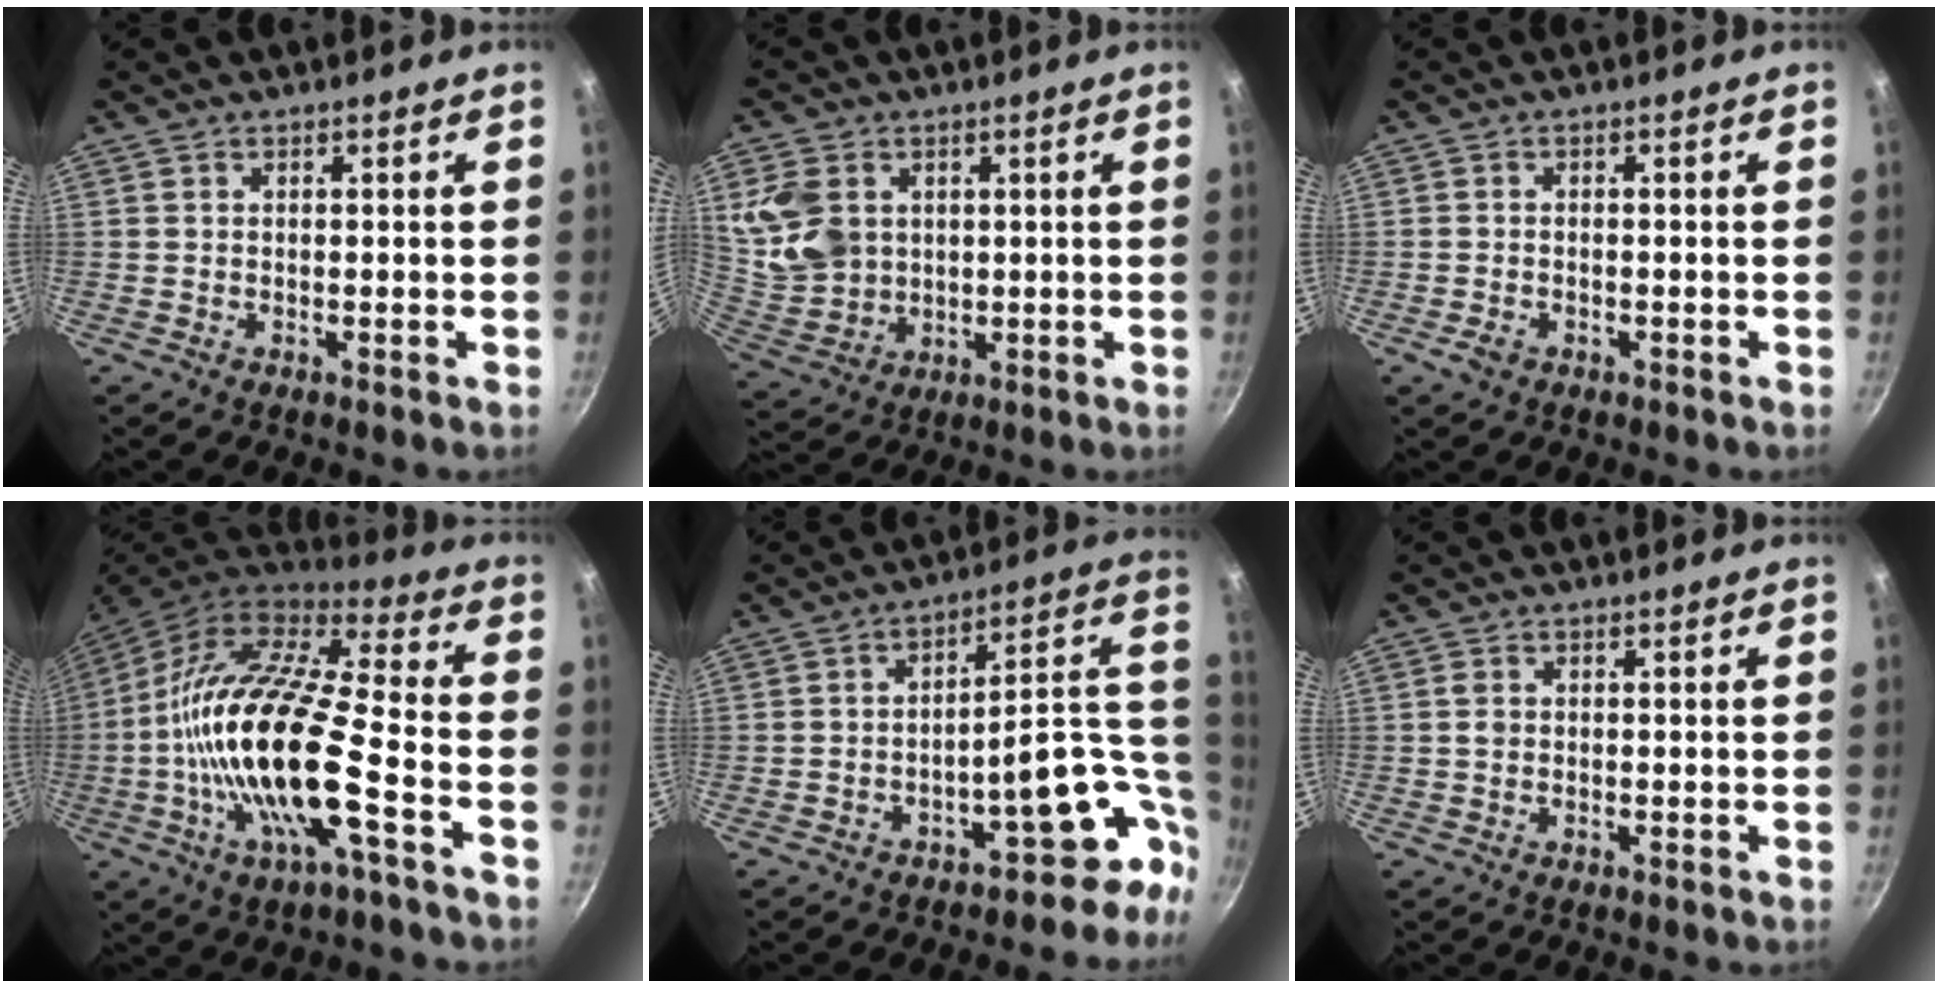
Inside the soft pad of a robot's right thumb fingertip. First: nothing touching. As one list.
[{"total": 10.7, "force": [2.7, 8.4, 6.0], "torque": [-0.101, -0.015, 0.072]}, {"total": 2.4, "force": [-1.2, 1.6, 1.3], "torque": [-0.026, 0.008, -0.019]}, {"total": 23.3, "force": [-6.1, 6.9, 21.5], "torque": [-0.397, 0.028, -0.129]}, {"total": 14.5, "force": [-4.4, 8.0, 11.3], "torque": [-0.075, 0.051, -0.057]}, {"total": 1.3, "force": [0.1, 1.1, 0.7], "torque": [-0.013, 0.004, 0.000]}]